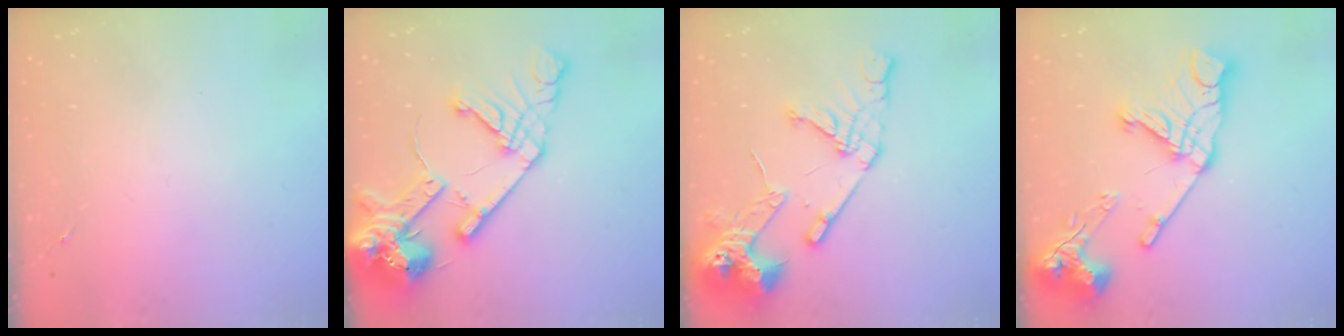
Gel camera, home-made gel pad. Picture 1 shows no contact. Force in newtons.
{"total": 20.4, "press": 20.2, "slide": 2.9}
{"total": 17.1, "press": 17.0, "slide": 2.1}
{"total": 20.1, "press": 20.0, "slide": 2.3}